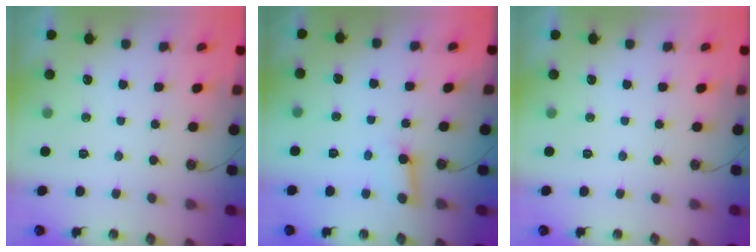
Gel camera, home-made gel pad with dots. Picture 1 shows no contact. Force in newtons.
{"total": 3.9, "press": 3.9, "slide": 0.2}
{"total": 0.0}